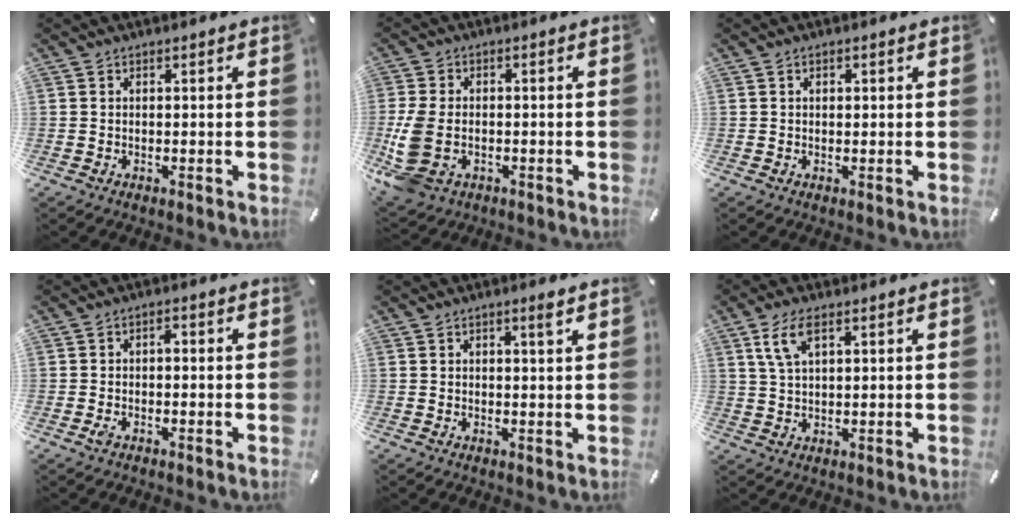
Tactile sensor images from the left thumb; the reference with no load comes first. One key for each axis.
{"total": 9.0, "fx": -1.7, "fy": 6.3, "fz": 6.2, "tx": -0.147, "ty": 0.003, "tz": -0.028}
{"total": 0.9, "fx": 0.4, "fy": 0.6, "fz": 0.6, "tx": -0.013, "ty": 0.003, "tz": 0.006}
{"total": 1.9, "fx": -0.4, "fy": 0.9, "fz": 1.6, "tx": -0.031, "ty": 0.006, "tz": -0.010}
{"total": 1.9, "fx": 1.2, "fy": 0.4, "fz": 1.5, "tx": -0.022, "ty": -0.003, "tz": 0.017}
{"total": 6.3, "fx": 3.2, "fy": 2.7, "fz": 4.7, "tx": -0.109, "ty": 0.001, "tz": 0.057}